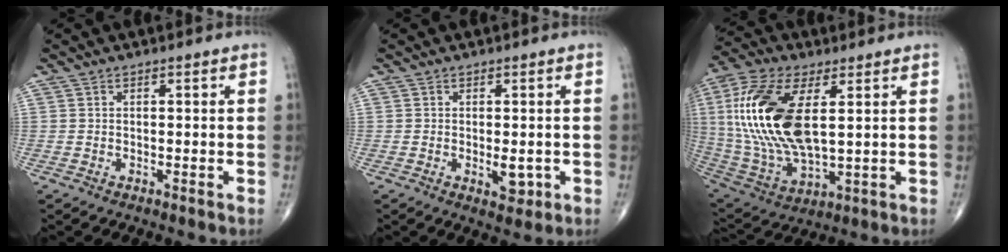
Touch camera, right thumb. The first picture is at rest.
{"total": 3.2, "force": [-0.7, 1.6, 2.7], "torque": [-0.027, -0.005, -0.004]}
{"total": 22.5, "force": [4.0, 10.5, 19.5], "torque": [-0.422, -0.019, 0.078]}